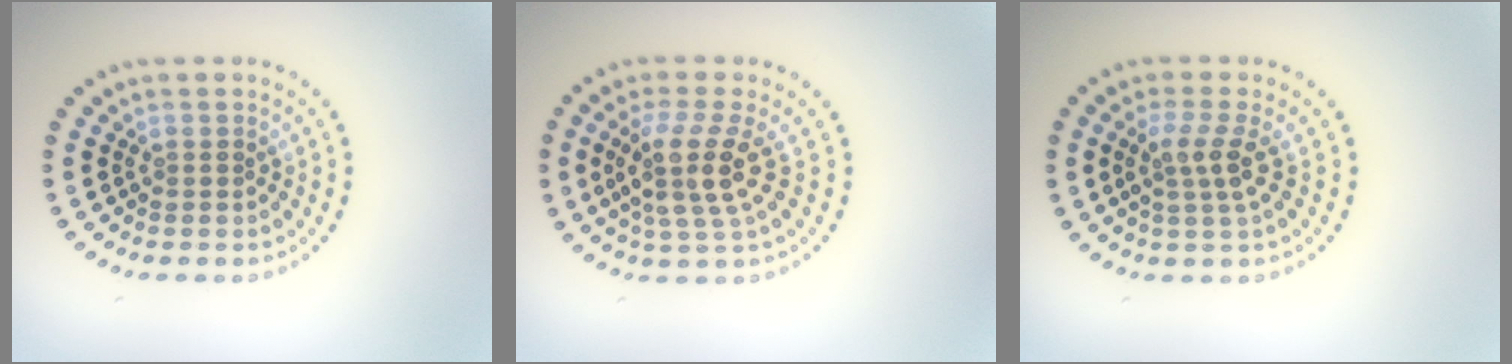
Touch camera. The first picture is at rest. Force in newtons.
{"total": 4.3, "press": 3.3, "slide": 2.7}
{"total": 2.5, "press": 2.0, "slide": 1.6}